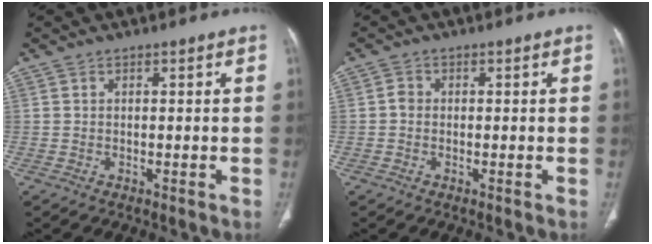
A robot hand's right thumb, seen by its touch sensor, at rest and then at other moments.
{"total": 1.4, "force": [-0.2, 1.2, 0.7], "torque": [-0.007, 0.004, -0.007]}